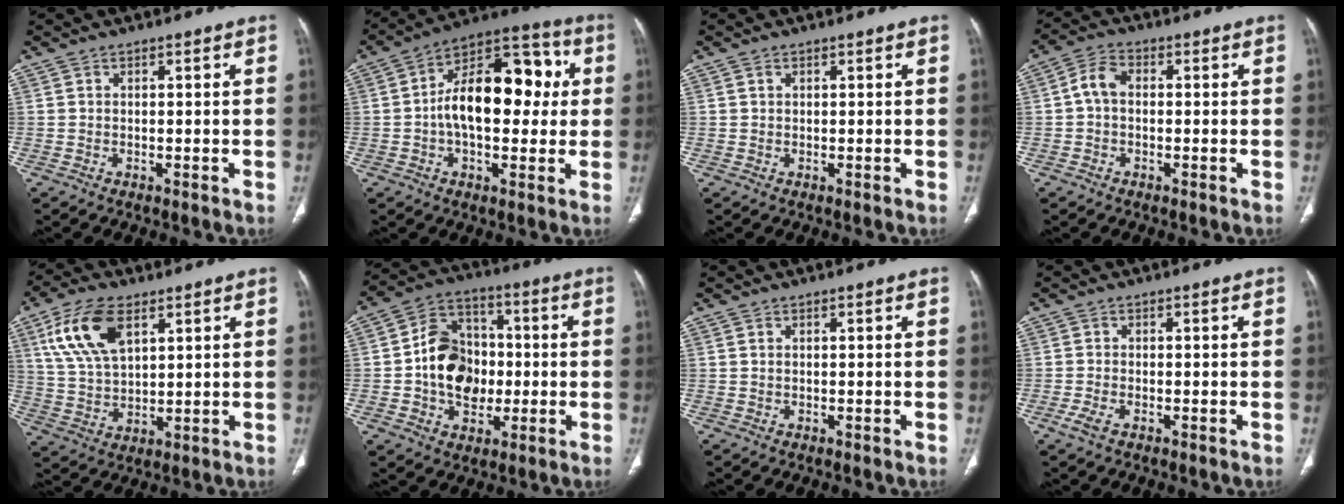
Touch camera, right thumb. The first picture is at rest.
{"total": 18.6, "force": [1.3, 10.5, 15.3], "torque": [-0.209, 0.038, 0.013]}
{"total": 0.5, "force": [0.3, 0.4, 0.3], "torque": [-0.005, 0.001, 0.005]}
{"total": 4.5, "force": [-0.1, 3.0, 3.3], "torque": [-0.060, 0.014, -0.012]}
{"total": 12.8, "force": [5.8, 6.5, 9.3], "torque": [-0.178, -0.011, 0.117]}
{"total": 14.1, "force": [-1.0, 10.8, 8.9], "torque": [-0.115, 0.027, -0.018]}
{"total": 0.0}
{"total": 2.1, "force": [-1.1, 0.8, 1.6], "torque": [-0.045, -0.002, -0.024]}